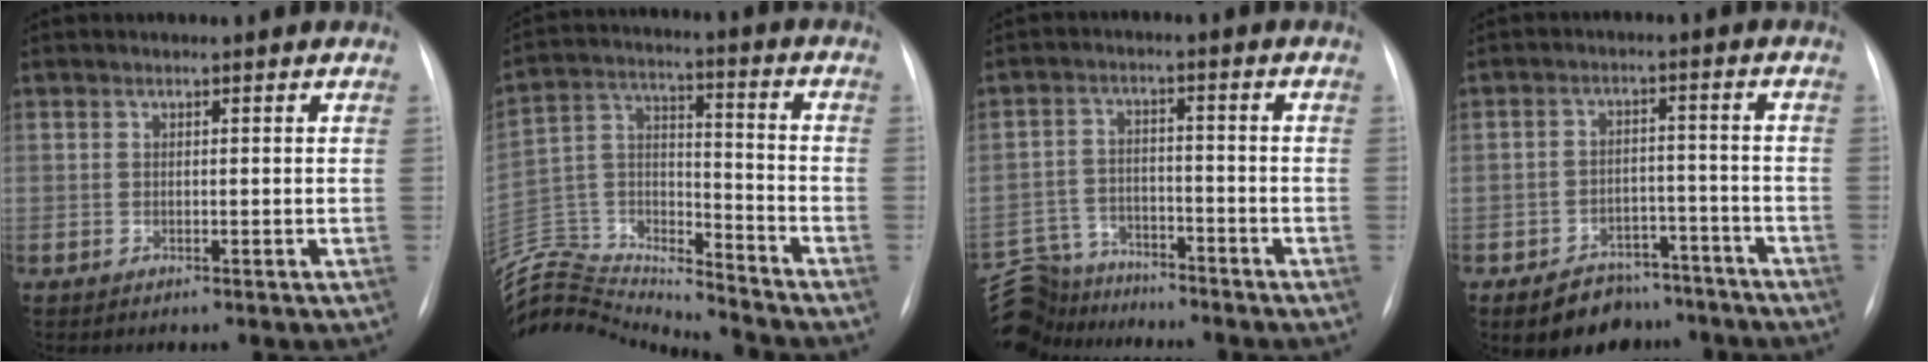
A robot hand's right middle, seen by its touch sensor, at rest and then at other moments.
{"total": 21.5, "force": [-21.0, 1.7, 4.1], "torque": [-0.100, 0.027, -0.358]}
{"total": 10.6, "force": [-10.1, 3.2, 0.7], "torque": [-0.023, 0.025, -0.169]}
{"total": 9.4, "force": [-7.5, 5.2, 2.2], "torque": [-0.015, 0.021, -0.109]}